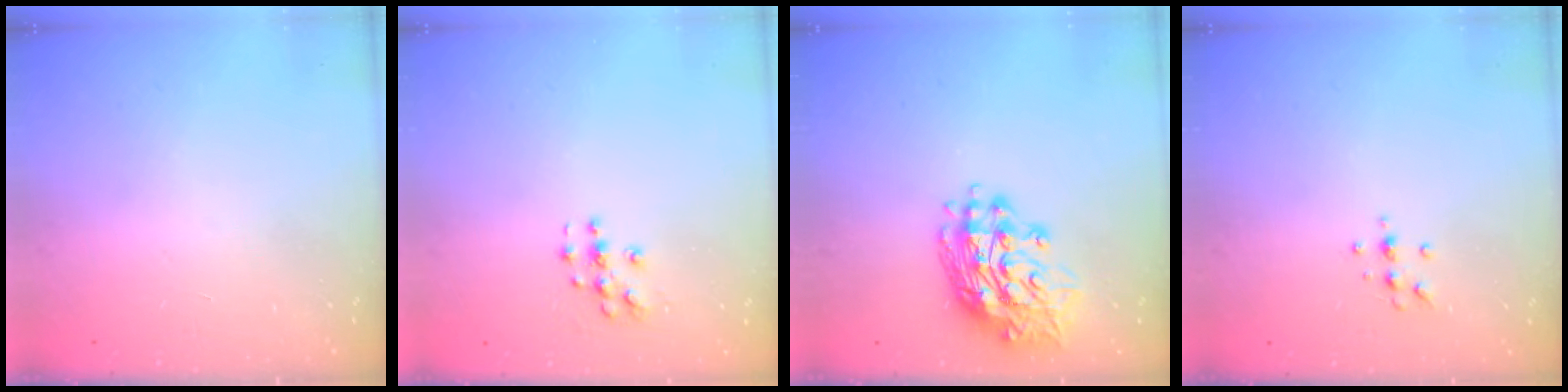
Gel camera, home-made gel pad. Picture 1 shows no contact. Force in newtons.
{"total": 4.3, "press": 4.3, "slide": 0.6}
{"total": 15.0, "press": 14.9, "slide": 1.4}
{"total": 4.0, "press": 3.8, "slide": 1.2}